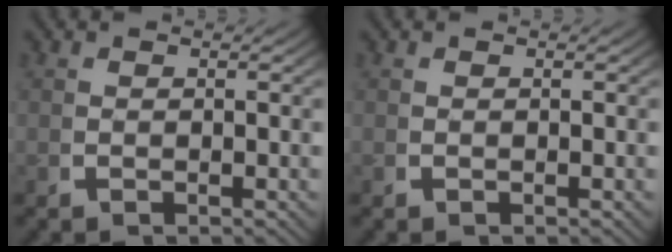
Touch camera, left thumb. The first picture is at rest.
{"total": 0.0}